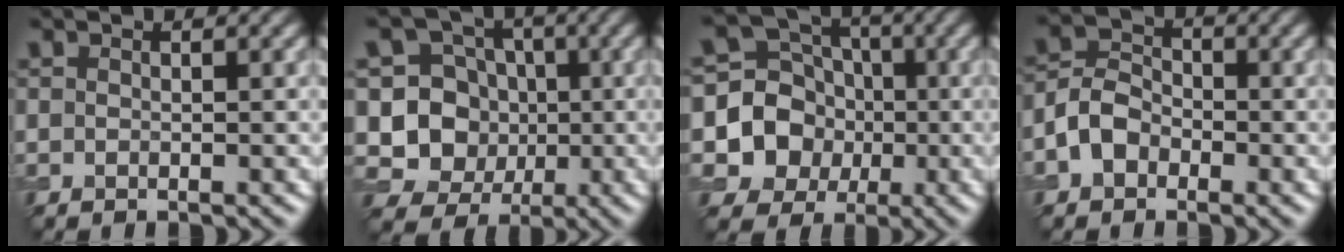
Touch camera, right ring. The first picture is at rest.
{"total": 8.2, "force": [-0.8, 7.8, 2.4], "torque": [-0.041, 0.019, -0.039]}
{"total": 10.0, "force": [-1.6, 9.4, 3.0], "torque": [-0.069, 0.014, -0.051]}
{"total": 3.4, "force": [-1.5, 2.4, 1.8], "torque": [-0.033, 0.009, -0.036]}